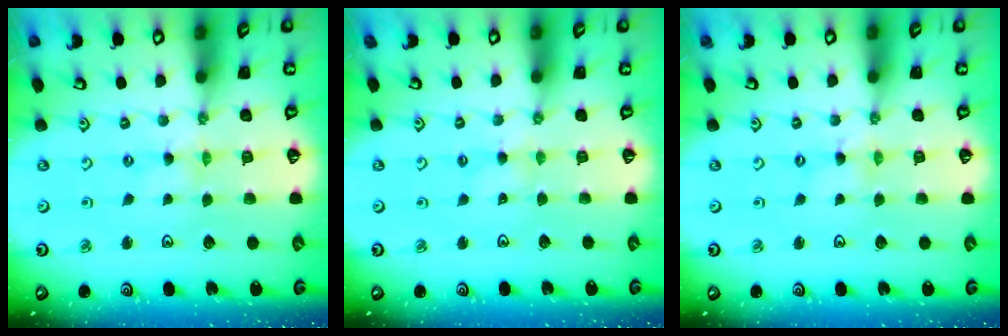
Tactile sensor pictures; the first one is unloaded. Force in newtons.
{"total": 1.9, "press": 1.9, "slide": 0.3}
{"total": 1.2, "press": 1.2, "slide": 0.2}